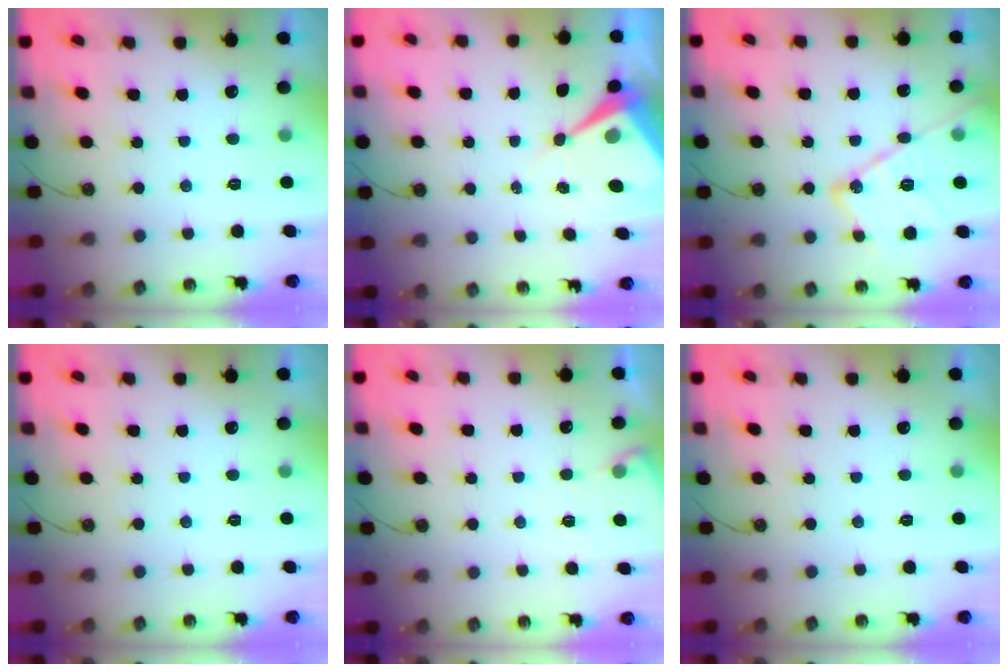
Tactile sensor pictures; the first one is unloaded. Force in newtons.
{"total": 9.0, "press": 8.9, "slide": 0.8}
{"total": 17.0, "press": 16.9, "slide": 1.7}
{"total": 0.0}
{"total": 4.7, "press": 4.7, "slide": 0.6}
{"total": 0.0}